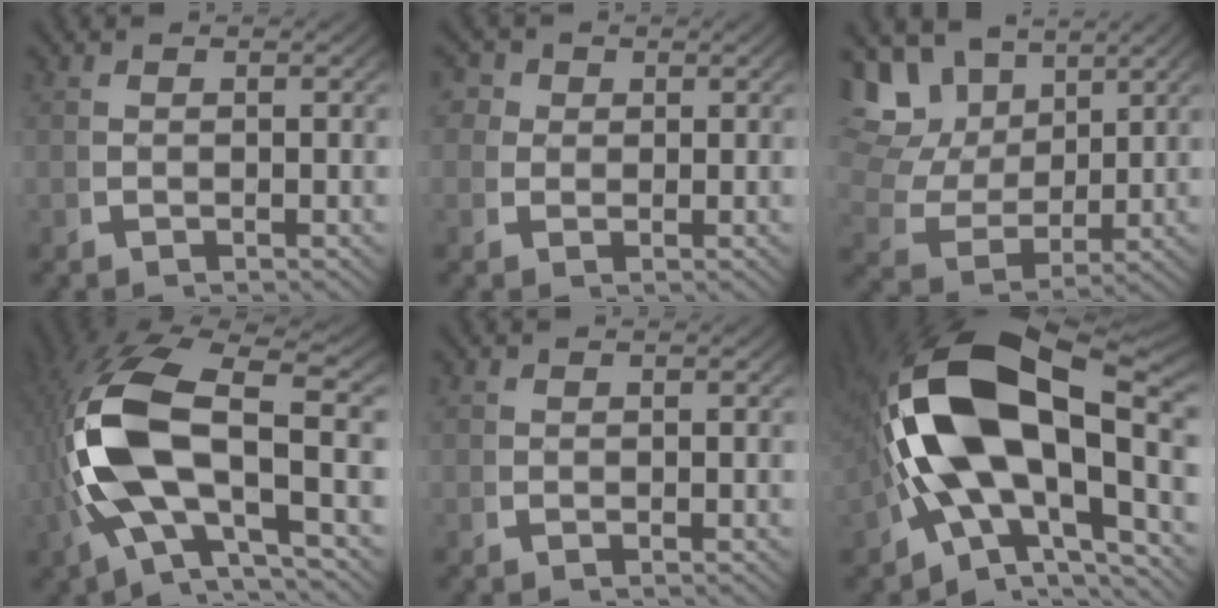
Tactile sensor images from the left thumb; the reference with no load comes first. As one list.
[{"total": 3.3, "force": [1.1, 2.9, 1.1], "torque": [-0.025, -0.006, 0.012]}, {"total": 9.5, "force": [2.7, 7.8, 4.8], "torque": [-0.118, -0.023, 0.045]}, {"total": 13.3, "force": [0.2, 7.1, 11.3], "torque": [-0.254, -0.018, 0.020]}, {"total": 0.0}, {"total": 21.3, "force": [0.2, 13.1, 16.8], "torque": [-0.345, -0.039, 0.020]}]